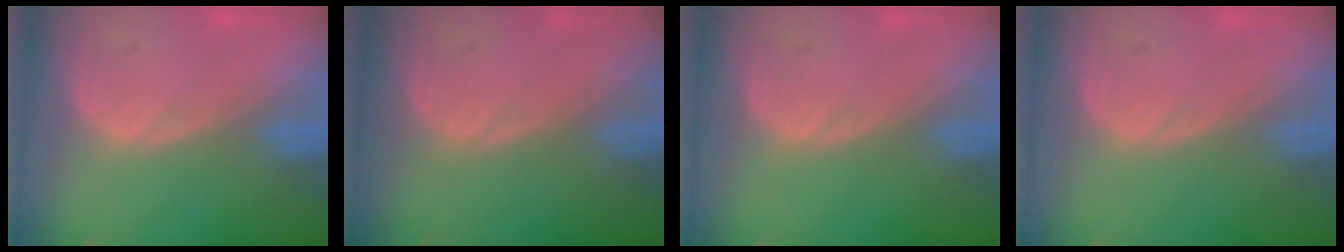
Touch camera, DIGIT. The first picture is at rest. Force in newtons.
{"total": 0.0}
{"total": 0.0}
{"total": 0.0}